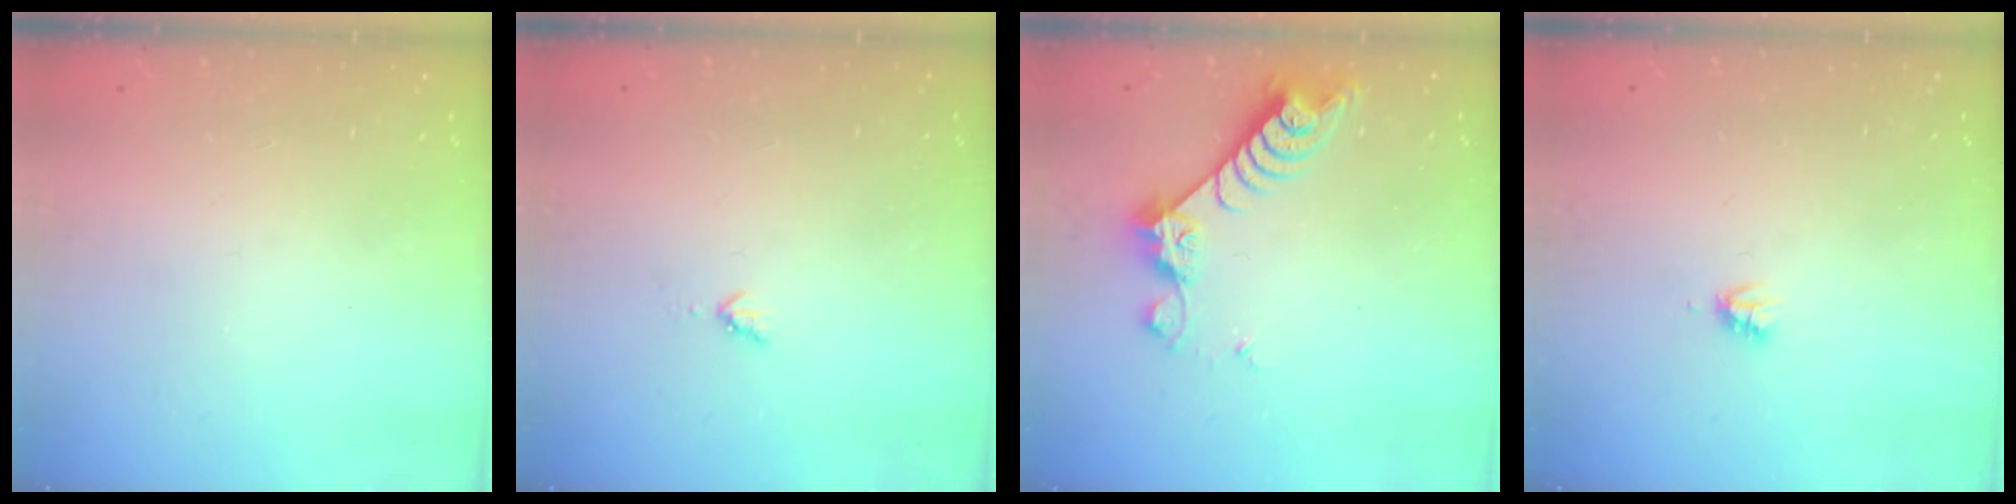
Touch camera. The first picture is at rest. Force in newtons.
{"total": 2.8, "press": 2.8, "slide": 0.4}
{"total": 8.1, "press": 8.1, "slide": 0.7}
{"total": 2.2, "press": 2.2, "slide": 0.3}